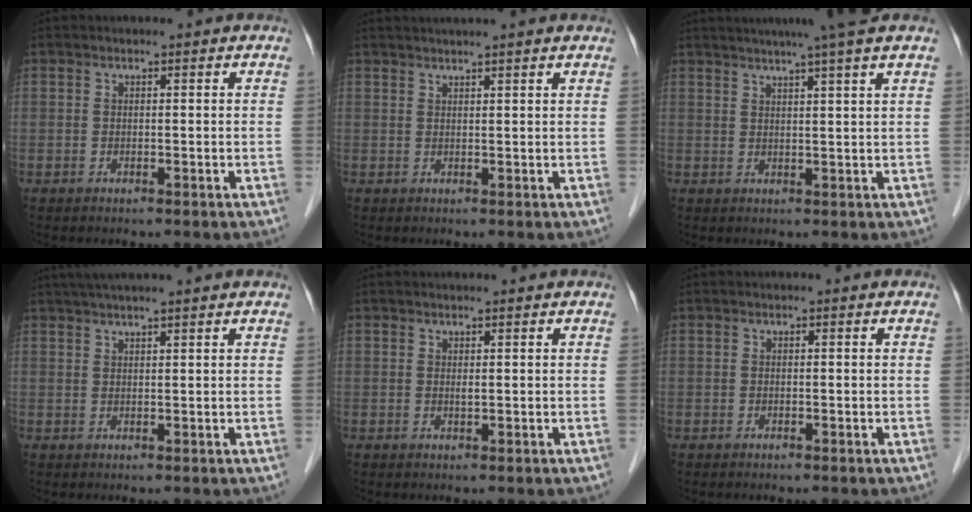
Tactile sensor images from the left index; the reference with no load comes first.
{"total": 6.6, "force": [5.7, -0.5, 3.3], "torque": [-0.044, 0.038, 0.078]}
{"total": 9.9, "force": [7.8, -1.5, 5.9], "torque": [-0.082, 0.021, 0.094]}
{"total": 7.4, "force": [6.2, -0.5, 4.1], "torque": [-0.061, 0.040, 0.093]}
{"total": 0.7, "force": [0.5, 0.1, 0.6], "torque": [-0.008, 0.003, 0.010]}
{"total": 0.0}